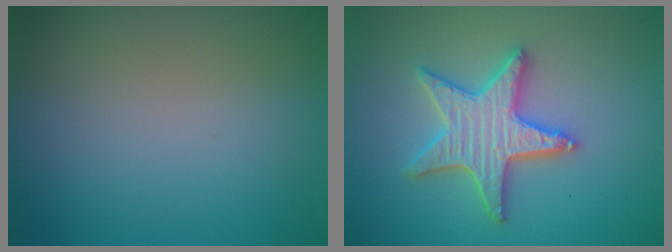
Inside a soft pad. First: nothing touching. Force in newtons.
{"total": 5.1, "press": 5.0, "slide": 0.9}